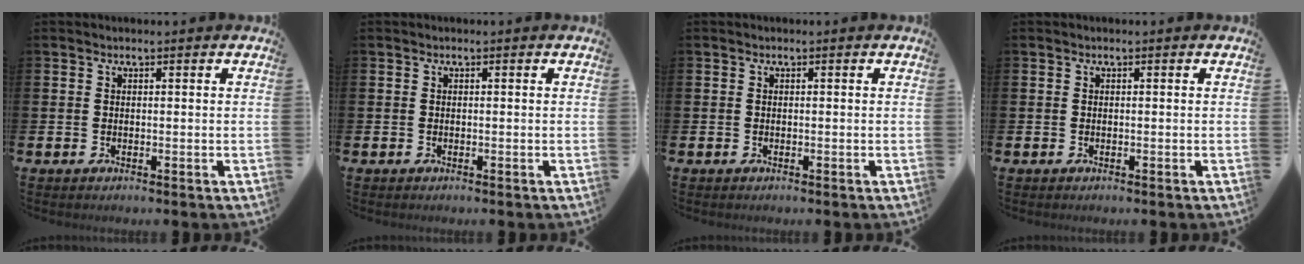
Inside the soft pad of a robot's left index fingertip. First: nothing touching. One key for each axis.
{"total": 0.0}
{"total": 0.0}
{"total": 0.0}